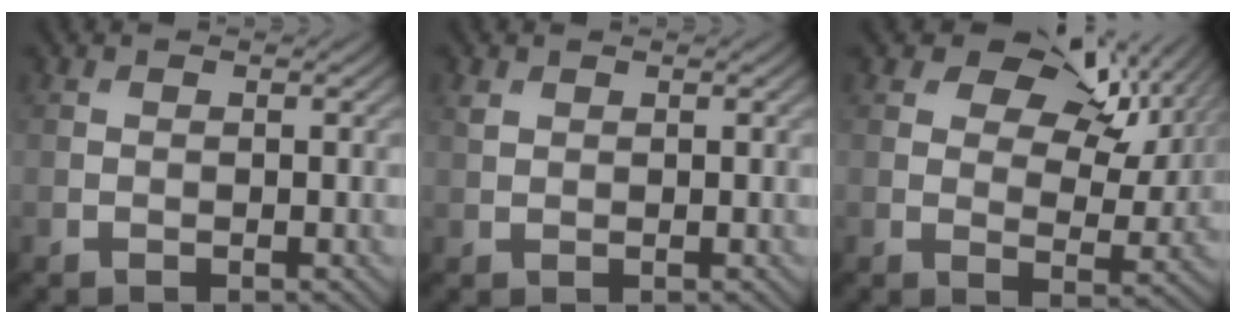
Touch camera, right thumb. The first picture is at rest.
{"total": 0.9, "force": [0.6, 0.6, 0.4], "torque": [-0.013, -0.001, 0.015]}
{"total": 11.9, "force": [6.1, 6.8, 7.6], "torque": [-0.121, 0.014, 0.085]}